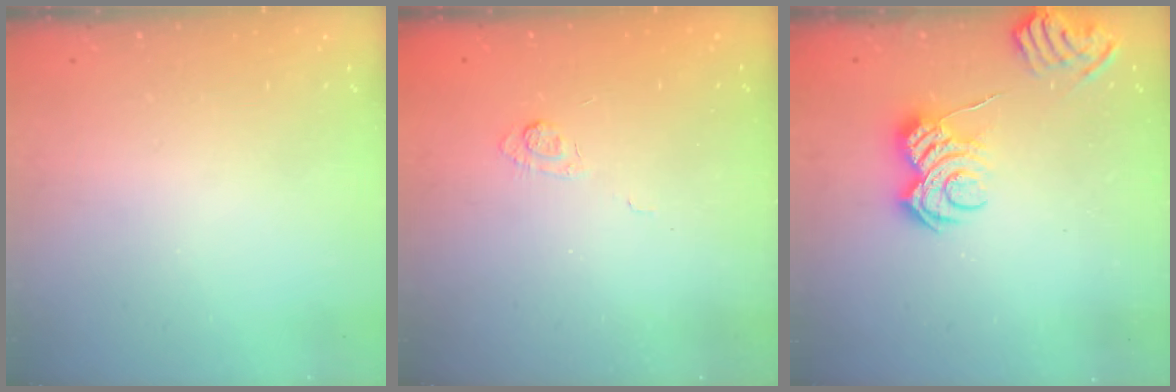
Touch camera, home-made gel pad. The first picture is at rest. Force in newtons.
{"total": 2.9, "press": 2.4, "slide": 1.6}
{"total": 4.4, "press": 4.3, "slide": 0.6}